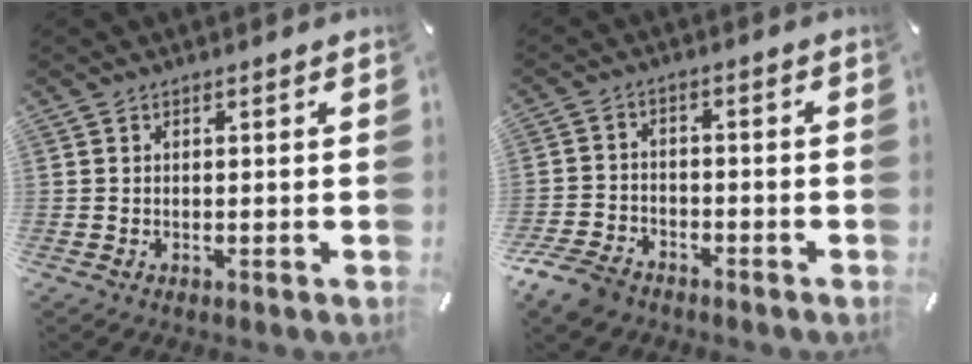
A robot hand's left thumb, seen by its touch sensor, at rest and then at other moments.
{"total": 7.2, "force": [-5.6, 3.7, 2.6], "torque": [-0.062, 0.023, -0.110]}